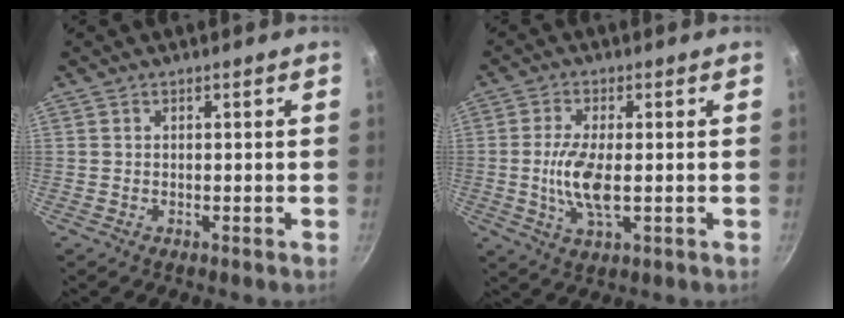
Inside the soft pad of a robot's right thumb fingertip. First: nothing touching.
{"total": 7.8, "force": [-0.6, 2.9, 7.2], "torque": [-0.149, -0.005, -0.015]}